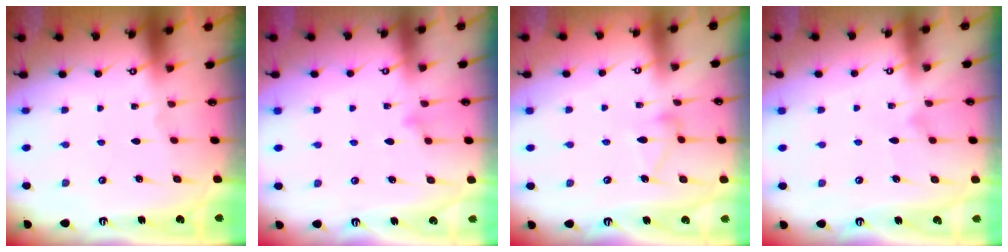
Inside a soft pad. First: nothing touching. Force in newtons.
{"total": 7.3, "press": 7.2, "slide": 0.6}
{"total": 8.8, "press": 8.8, "slide": 0.5}
{"total": 8.1, "press": 8.1, "slide": 0.3}